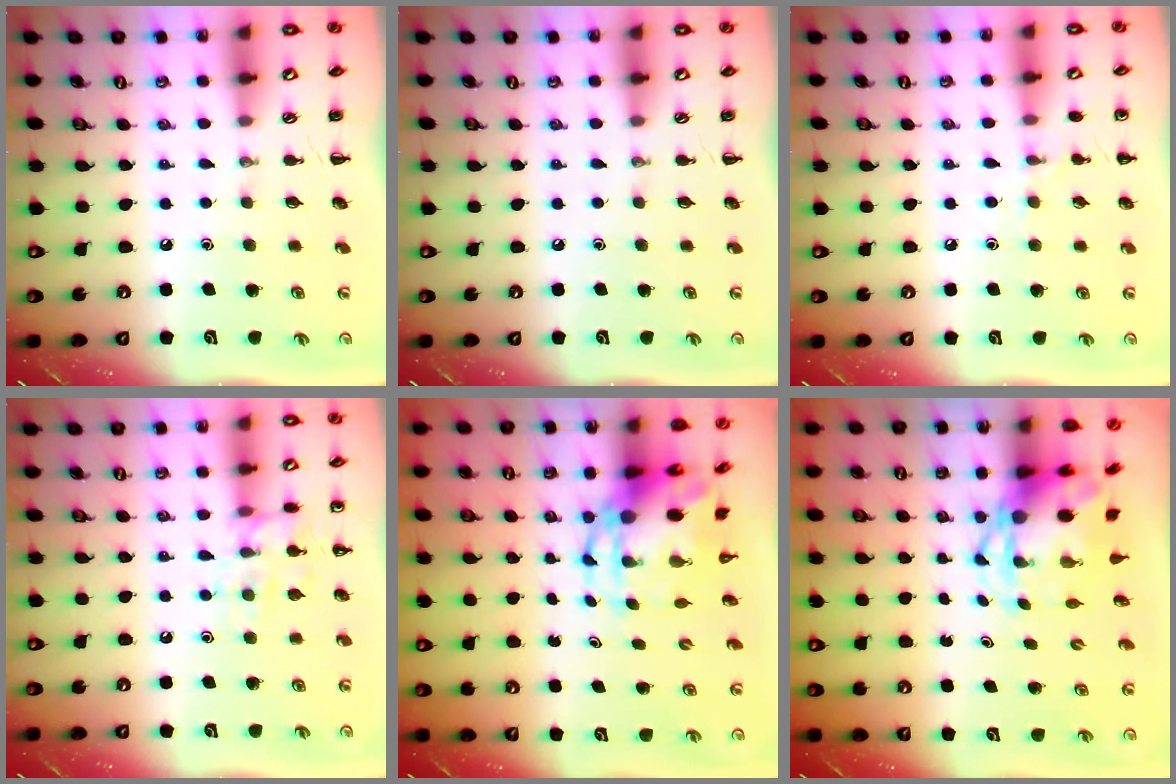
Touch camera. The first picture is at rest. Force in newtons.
{"total": 0.0}
{"total": 6.5, "press": 6.1, "slide": 2.1}
{"total": 11.2, "press": 11.1, "slide": 0.8}
{"total": 6.6, "press": 6.4, "slide": 1.7}
{"total": 4.8, "press": 4.6, "slide": 1.2}